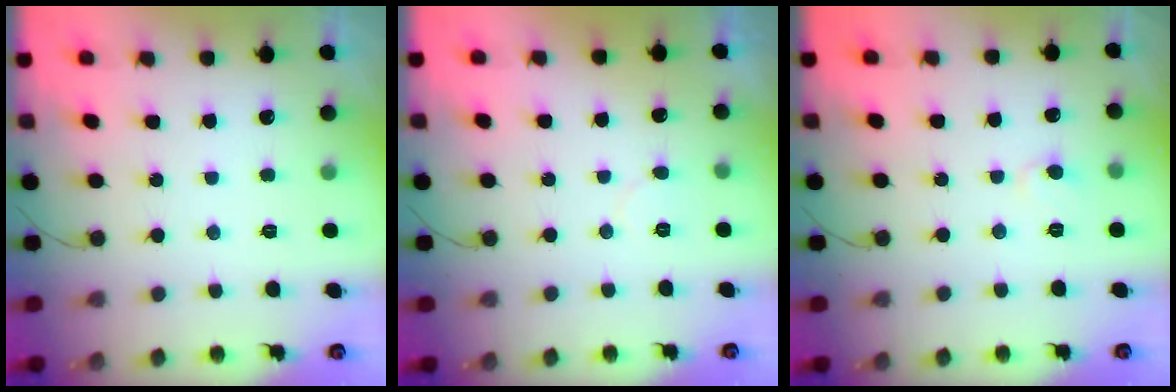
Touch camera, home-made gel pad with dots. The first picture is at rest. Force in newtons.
{"total": 3.7, "press": 3.7, "slide": 0.4}
{"total": 4.8, "press": 4.8, "slide": 0.5}